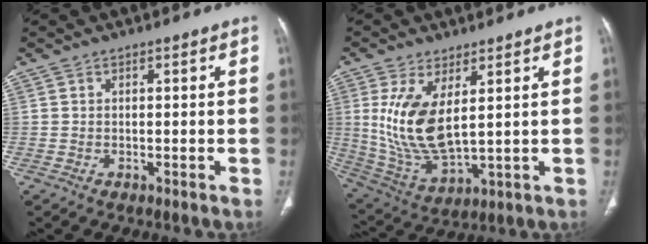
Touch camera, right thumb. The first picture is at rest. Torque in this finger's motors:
{"motor_torque": [1.75, 1.46, 1.09, -1.22, 0.40]}